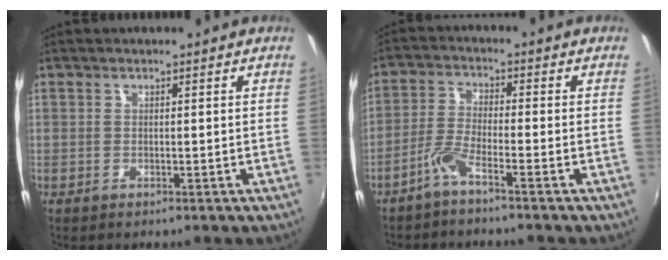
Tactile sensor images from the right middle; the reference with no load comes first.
{"total": 3.9, "force": [-2.8, 0.0, 2.7], "torque": [-0.070, 0.005, -0.058]}